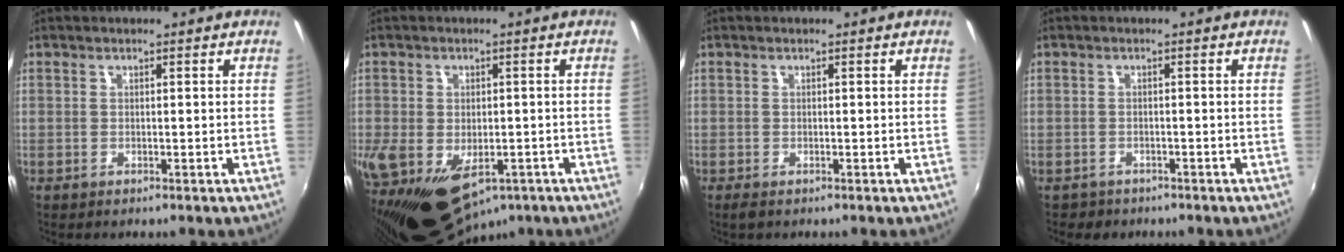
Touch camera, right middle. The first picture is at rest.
{"total": 16.6, "force": [-7.1, 9.8, 11.3], "torque": [-0.250, -0.059, -0.101]}
{"total": 1.0, "force": [-0.6, 0.4, 0.6], "torque": [-0.014, -0.005, -0.011]}
{"total": 2.1, "force": [-1.4, 1.5, 0.0], "torque": [-0.007, 0.001, -0.022]}